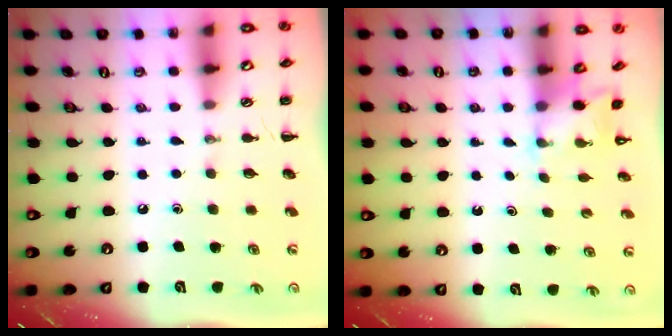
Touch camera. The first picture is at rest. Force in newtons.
{"total": 2.0, "press": 2.0, "slide": 0.5}